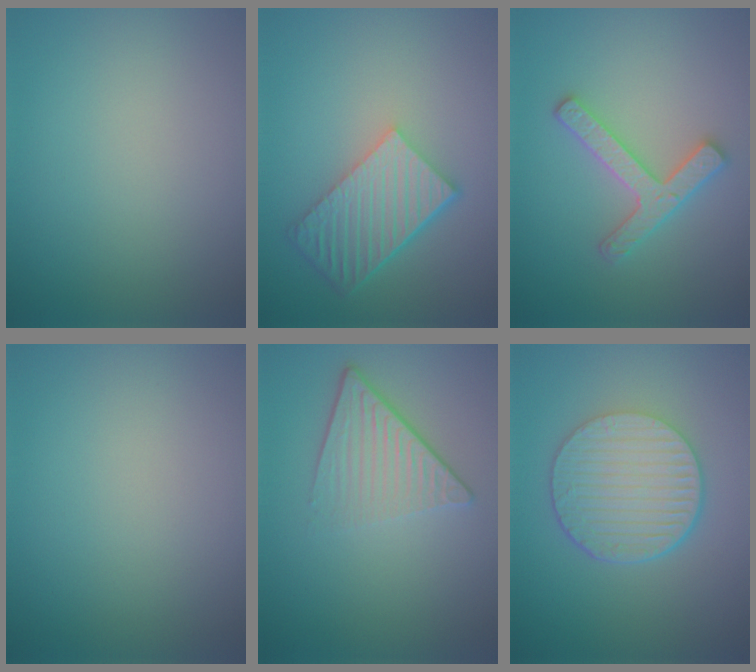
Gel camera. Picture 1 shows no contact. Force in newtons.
{"total": 5.9, "press": 4.2, "slide": 4.2}
{"total": 2.8, "press": 2.8, "slide": 0.6}
{"total": 0.0}
{"total": 4.7, "press": 3.0, "slide": 3.7}
{"total": 6.3, "press": 4.7, "slide": 4.3}